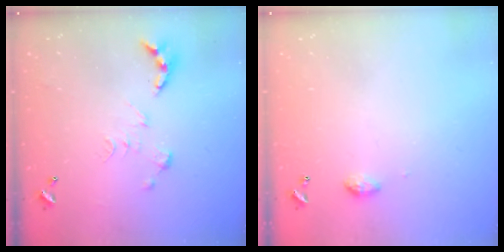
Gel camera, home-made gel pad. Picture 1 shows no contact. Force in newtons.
{"total": 4.7, "press": 4.7, "slide": 0.6}